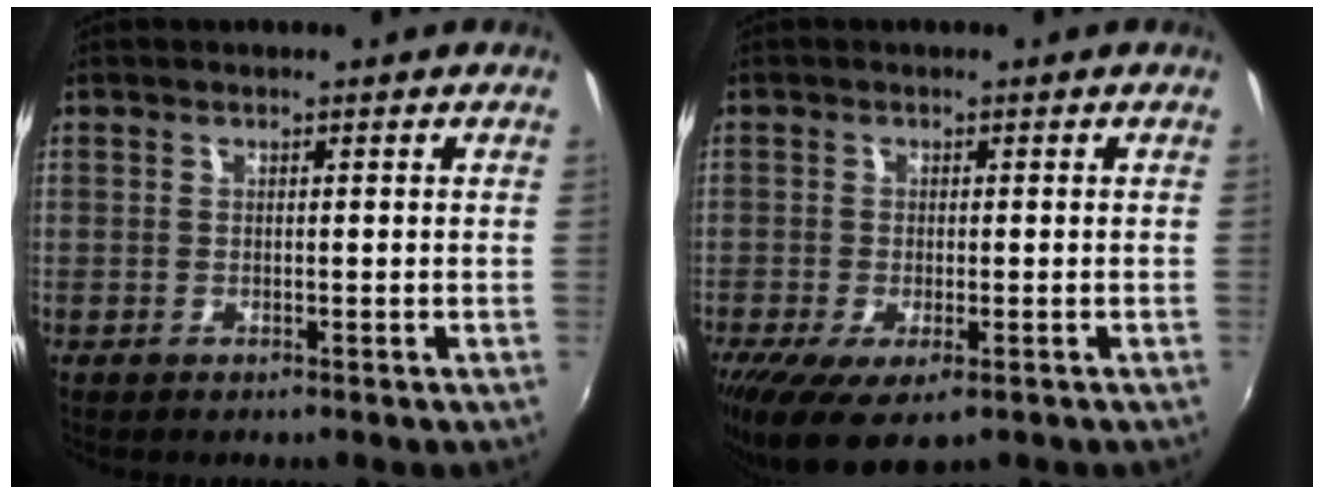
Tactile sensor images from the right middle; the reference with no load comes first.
{"total": 8.6, "force": [-4.8, 3.3, 6.4], "torque": [-0.135, -0.042, -0.076]}